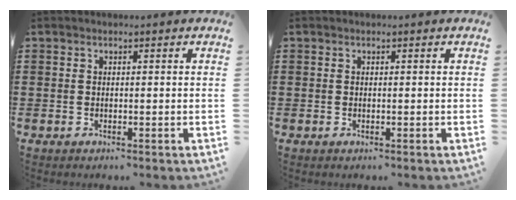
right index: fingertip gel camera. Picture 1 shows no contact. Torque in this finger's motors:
{"motor_torque": [0.90, 1.24, 0.00, 0.00]}